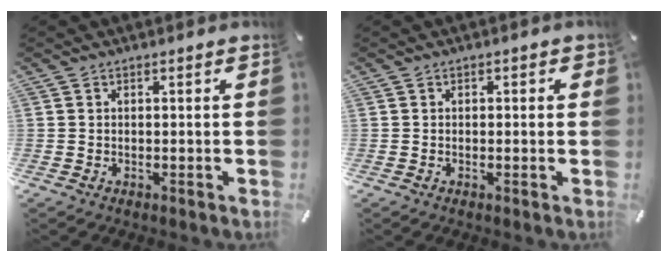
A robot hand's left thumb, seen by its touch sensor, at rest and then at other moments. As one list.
[{"total": 0.8, "force": [-0.1, 0.7, 0.4], "torque": [-0.006, 0.005, -0.003]}]